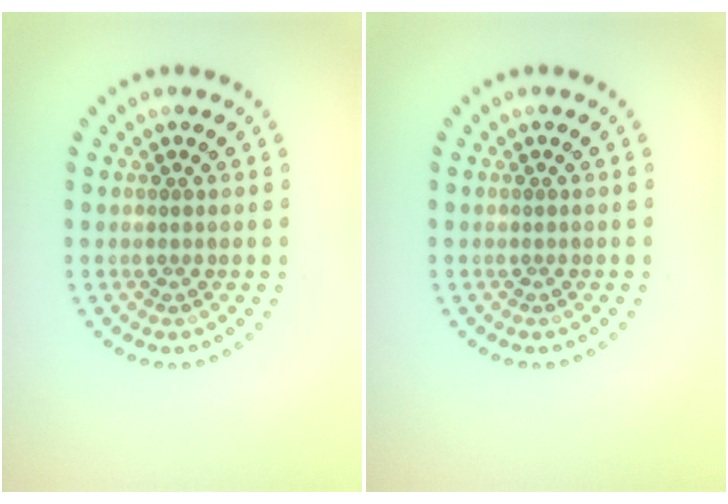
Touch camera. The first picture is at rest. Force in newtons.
{"total": 0.0}